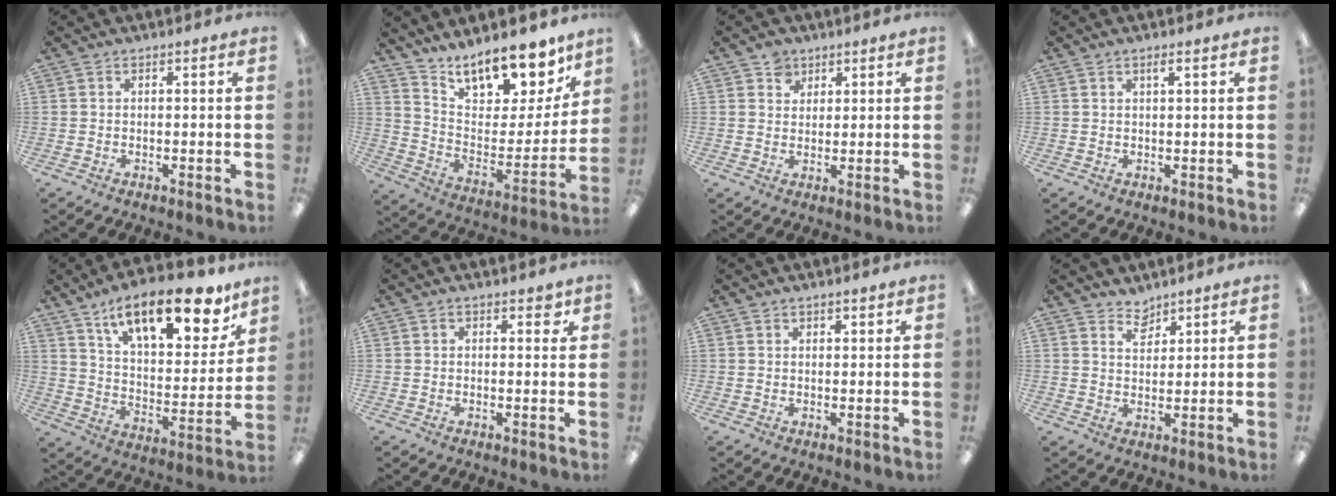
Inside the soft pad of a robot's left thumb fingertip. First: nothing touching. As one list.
[{"total": 16.6, "force": [13.9, 6.5, 6.2], "torque": [-0.091, -0.117, 0.245]}, {"total": 3.8, "force": [2.5, 2.8, 0.5], "torque": [-0.003, -0.005, 0.045]}, {"total": 1.5, "force": [1.0, 0.2, 1.1], "torque": [-0.024, 0.001, 0.017]}, {"total": 21.2, "force": [13.6, 8.8, 13.7], "torque": [-0.191, -0.085, 0.226]}, {"total": 2.2, "force": [1.4, 1.2, 1.3], "torque": [-0.010, -0.002, 0.021]}, {"total": 1.4, "force": [1.3, 0.3, 0.2], "torque": [-0.003, -0.001, 0.025]}, {"total": 4.4, "force": [3.9, 1.9, 0.4], "torque": [-0.002, -0.026, 0.071]}]